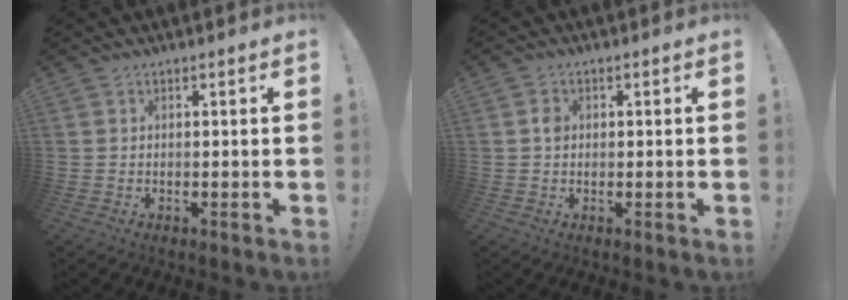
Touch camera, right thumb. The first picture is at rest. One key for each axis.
{"total": 2.0, "fx": 0.0, "fy": 1.7, "fz": 1.2, "tx": -0.021, "ty": 0.007, "tz": -0.002}